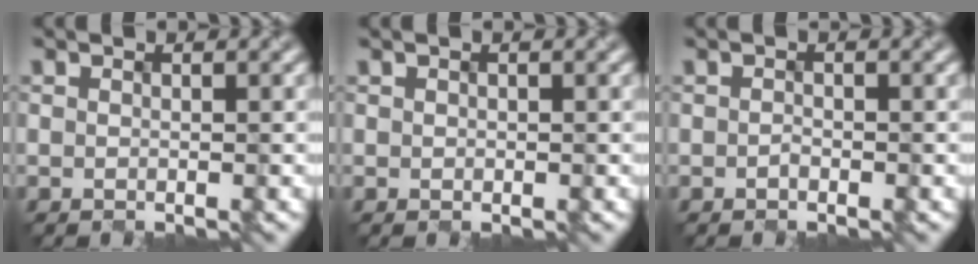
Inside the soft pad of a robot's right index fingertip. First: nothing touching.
{"total": 0.0}
{"total": 0.8, "force": [-0.8, 0.2, 0.1], "torque": [-0.007, 0.000, -0.007]}